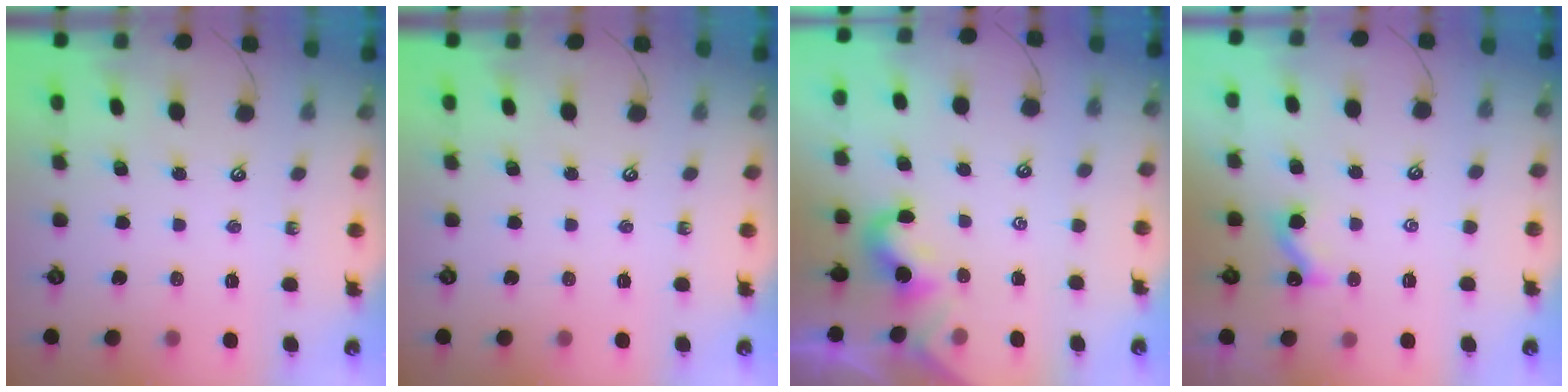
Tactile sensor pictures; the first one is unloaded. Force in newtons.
{"total": 0.0}
{"total": 0.0}
{"total": 0.0}